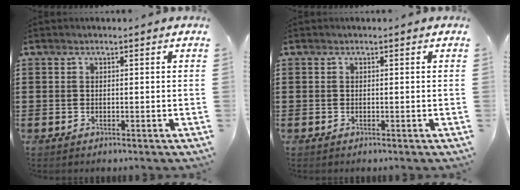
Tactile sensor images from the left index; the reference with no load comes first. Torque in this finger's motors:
{"motor_torque": [0.00, 0.00, 0.00, 0.00]}